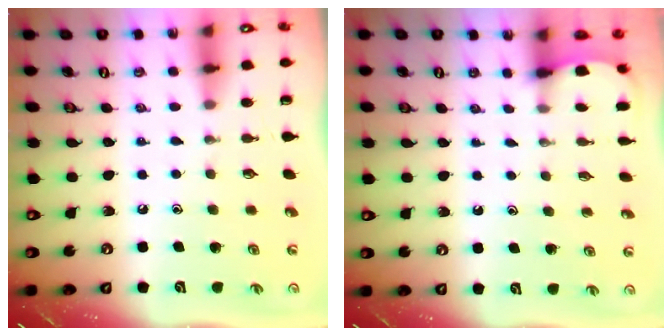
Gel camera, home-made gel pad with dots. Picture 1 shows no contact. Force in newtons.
{"total": 1.3, "press": 1.3, "slide": 0.1}